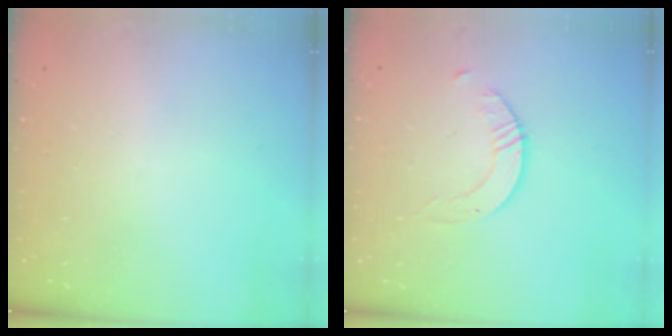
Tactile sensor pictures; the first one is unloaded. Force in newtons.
{"total": 1.7, "press": 1.7, "slide": 0.2}